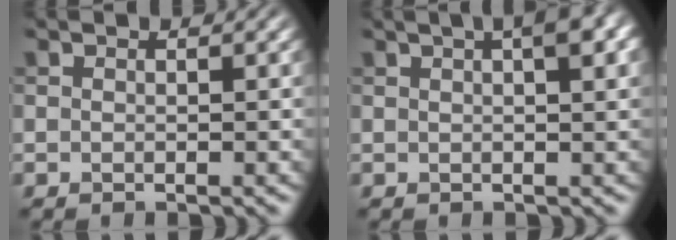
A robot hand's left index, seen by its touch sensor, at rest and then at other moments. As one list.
[{"total": 5.2, "force": [2.2, 1.7, 4.3], "torque": [-0.035, 0.016, 0.016]}]